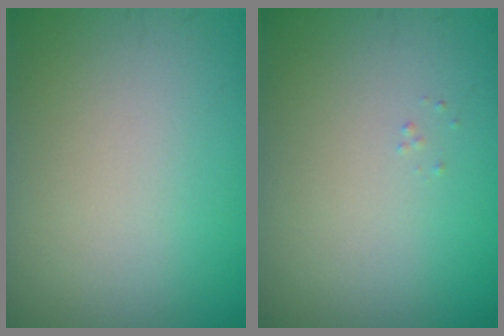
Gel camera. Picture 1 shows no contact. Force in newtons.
{"total": 0.0}